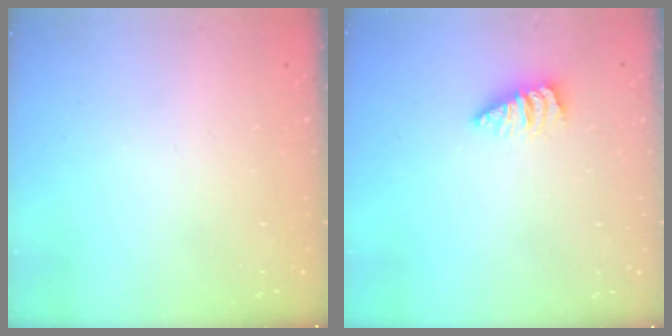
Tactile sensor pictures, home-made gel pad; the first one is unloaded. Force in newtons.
{"total": 2.7, "press": 2.7, "slide": 0.2}